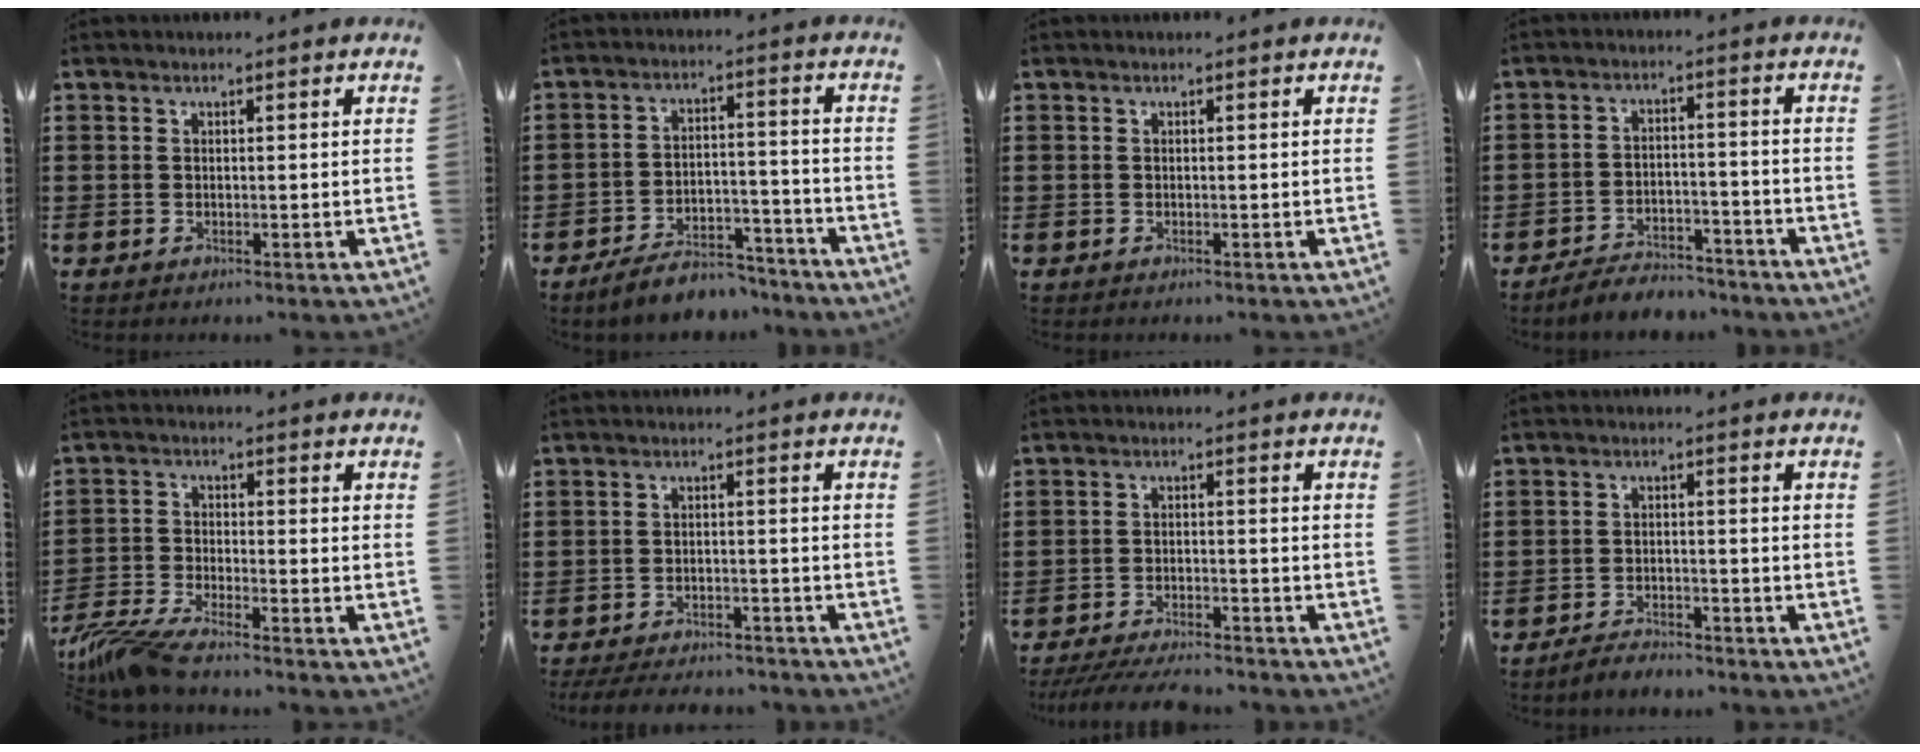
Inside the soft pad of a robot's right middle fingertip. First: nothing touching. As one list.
[{"total": 6.4, "force": [-6.0, 1.4, 1.8], "torque": [-0.028, 0.015, -0.114]}, {"total": 0.0}, {"total": 4.5, "force": [-4.4, 0.7, 0.3], "torque": [-0.009, 0.009, -0.093]}, {"total": 5.5, "force": [-4.9, -0.1, 2.5], "torque": [-0.083, -0.028, -0.102]}, {"total": 3.4, "force": [-3.4, 0.5, 0.5], "torque": [-0.017, 0.000, -0.072]}, {"total": 4.7, "force": [-4.4, 0.3, 1.6], "torque": [-0.038, -0.010, -0.090]}, {"total": 2.8, "force": [-2.8, 0.4, 0.0], "torque": [-0.007, 0.001, -0.059]}]